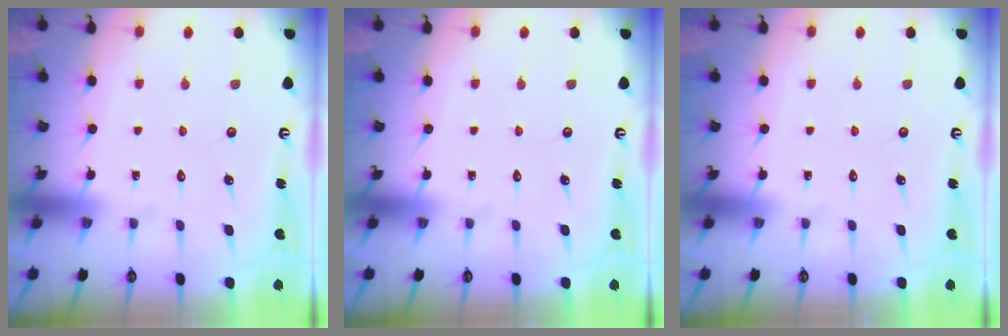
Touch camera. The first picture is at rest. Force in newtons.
{"total": 0.0}
{"total": 0.0}